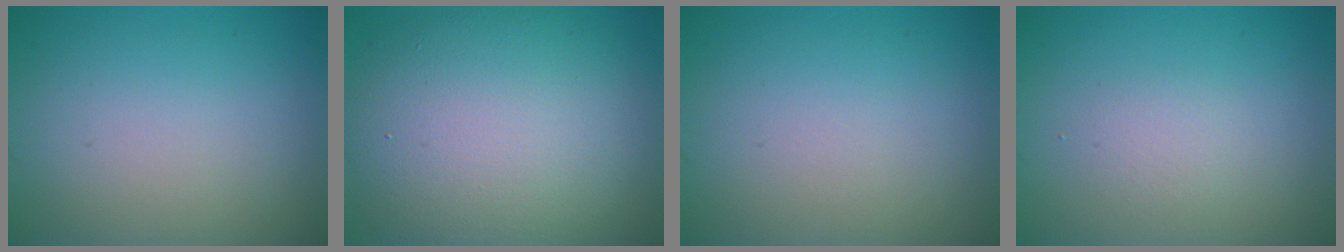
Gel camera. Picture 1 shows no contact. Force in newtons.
{"total": 12.9, "press": 12.9, "slide": 0.6}
{"total": 0.0}
{"total": 1.3, "press": 1.3, "slide": 0.0}